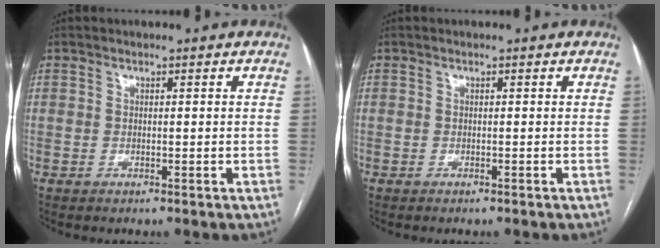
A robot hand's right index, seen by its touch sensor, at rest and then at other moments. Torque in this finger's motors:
{"motor_torque": [0.01, 0.03, 0.03, 0.01]}